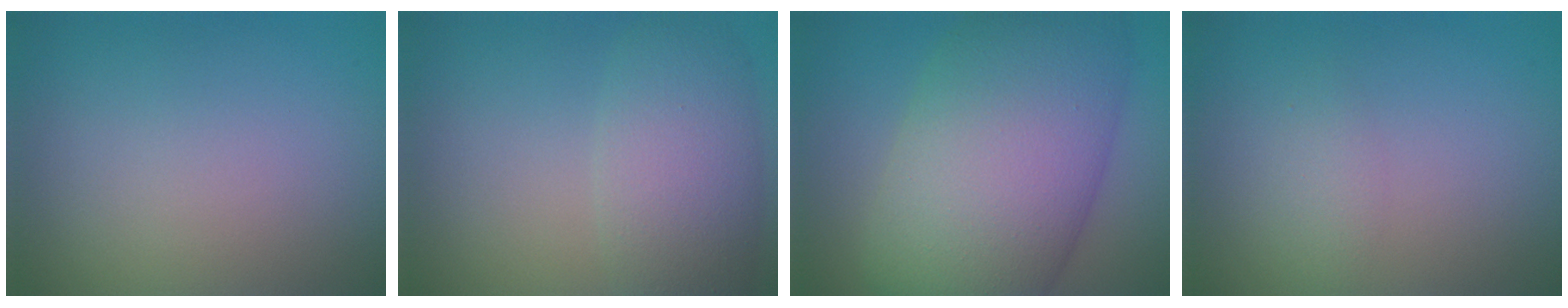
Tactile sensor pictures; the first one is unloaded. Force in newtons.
{"total": 5.6, "press": 5.6, "slide": 0.5}
{"total": 13.9, "press": 13.9, "slide": 0.5}
{"total": 1.4, "press": 1.4, "slide": 0.1}